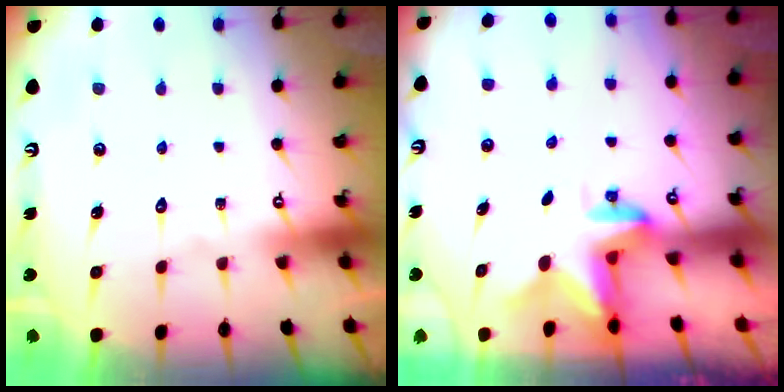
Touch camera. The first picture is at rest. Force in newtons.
{"total": 2.3, "press": 2.3, "slide": 0.4}